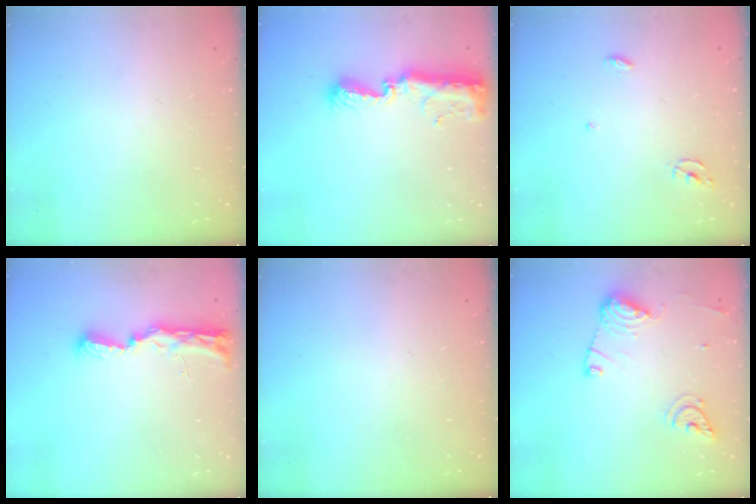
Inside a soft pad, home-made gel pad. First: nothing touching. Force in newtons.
{"total": 14.4, "press": 13.1, "slide": 6.0}
{"total": 3.2, "press": 3.2, "slide": 0.2}
{"total": 9.4, "press": 9.2, "slide": 2.0}
{"total": 0.0}
{"total": 12.6, "press": 12.5, "slide": 1.2}